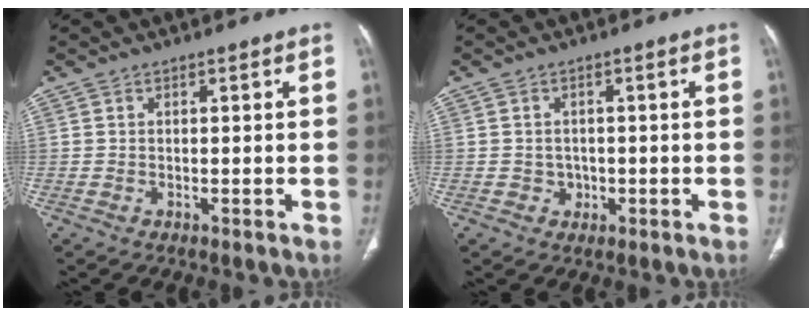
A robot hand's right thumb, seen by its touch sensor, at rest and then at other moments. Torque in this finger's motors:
{"motor_torque": [-0.26, 0.04, 0.15, 0.31, 0.10]}